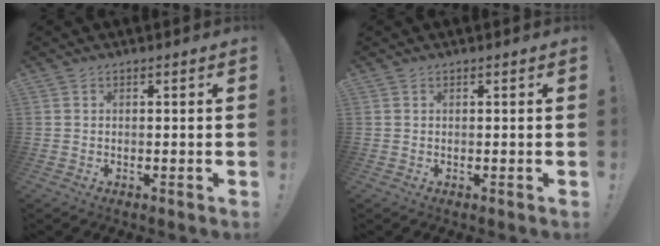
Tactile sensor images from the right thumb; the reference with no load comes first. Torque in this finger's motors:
{"motor_torque": [0.00, 0.00, -0.01, -0.01, 0.00]}